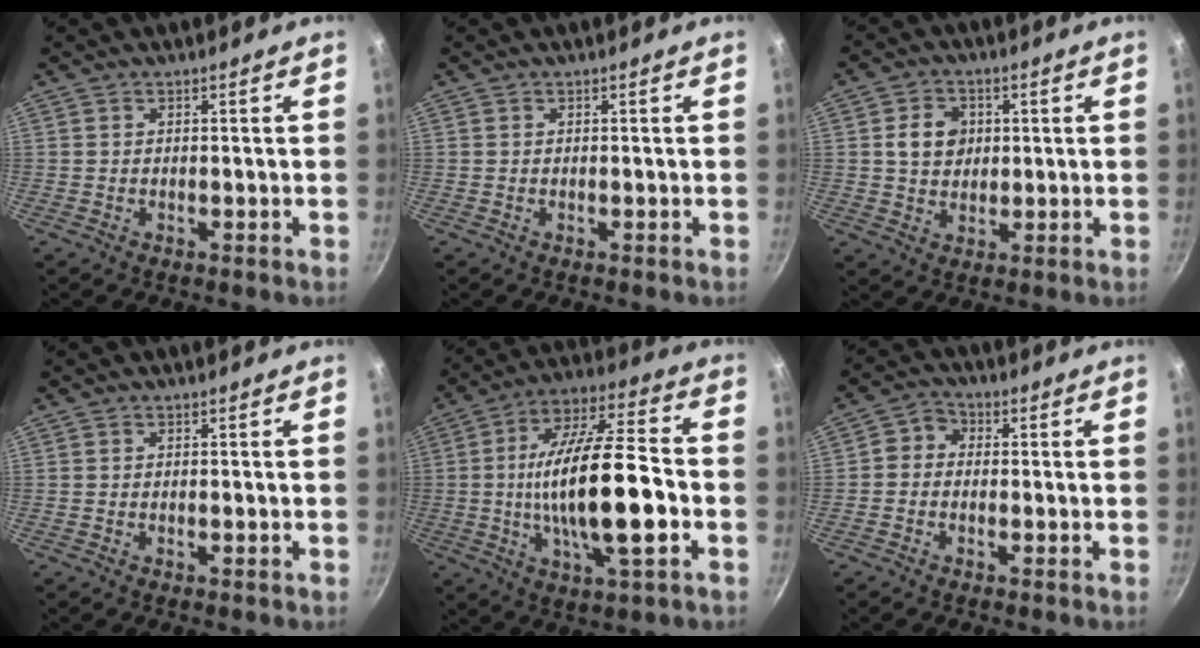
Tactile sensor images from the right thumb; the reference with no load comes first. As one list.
[{"total": 0.0}, {"total": 6.8, "force": [1.2, 5.7, 3.6], "torque": [-0.036, 0.003, 0.016]}, {"total": 0.5, "force": [-0.1, 0.1, 0.5], "torque": [-0.008, 0.000, -0.004]}, {"total": 21.1, "force": [-3.1, 7.0, 19.6], "torque": [-0.333, 0.029, -0.055]}, {"total": 3.6, "force": [-0.4, 3.2, 1.7], "torque": [-0.018, 0.015, -0.022]}]